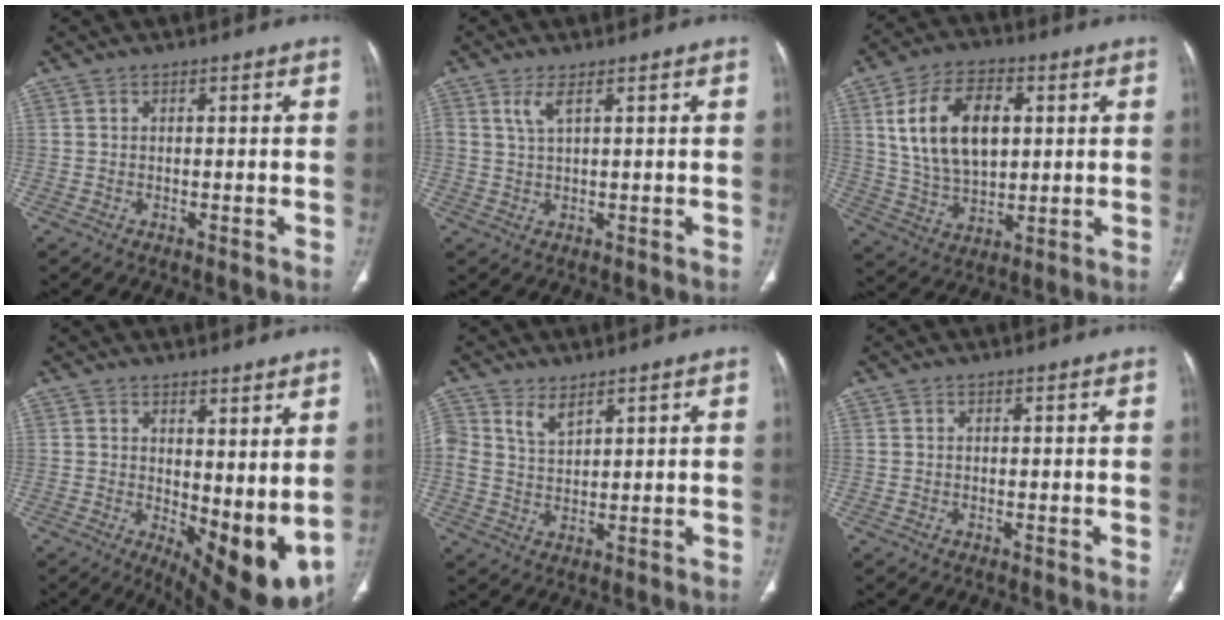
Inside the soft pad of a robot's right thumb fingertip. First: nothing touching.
{"total": 2.6, "force": [1.3, 0.6, 2.1], "torque": [-0.055, -0.003, 0.035]}
{"total": 15.6, "force": [3.8, 9.5, 11.8], "torque": [-0.186, -0.005, 0.073]}
{"total": 12.9, "force": [1.5, 5.6, 11.5], "torque": [-0.146, -0.037, 0.039]}
{"total": 4.0, "force": [2.6, 2.0, 2.2], "torque": [-0.037, -0.014, 0.058]}
{"total": 0.0}